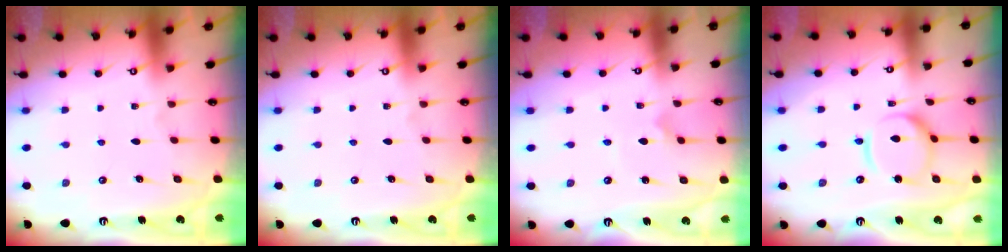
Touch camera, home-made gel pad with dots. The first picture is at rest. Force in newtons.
{"total": 0.0}
{"total": 3.5, "press": 3.4, "slide": 0.3}
{"total": 10.8, "press": 10.7, "slide": 1.0}